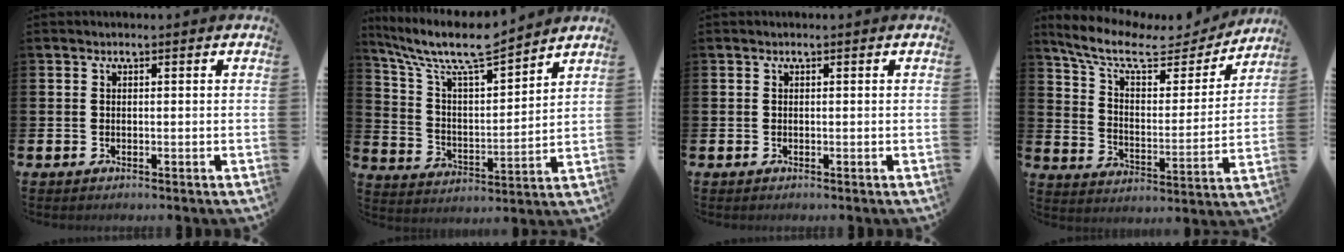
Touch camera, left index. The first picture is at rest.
{"total": 10.1, "force": [9.0, 1.8, 4.3], "torque": [-0.118, -0.059, 0.153]}
{"total": 0.0}
{"total": 10.1, "force": [8.4, 3.2, 4.5], "torque": [-0.110, -0.052, 0.138]}